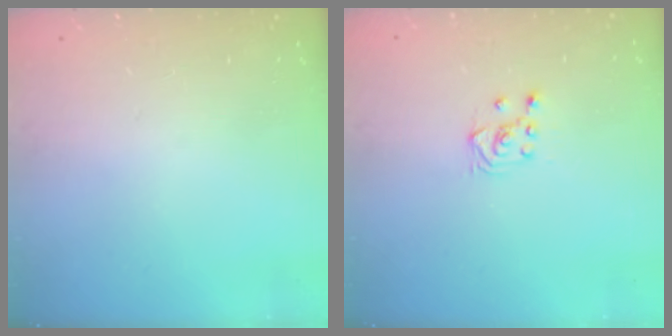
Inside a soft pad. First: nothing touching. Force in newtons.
{"total": 3.9, "press": 3.8, "slide": 0.7}